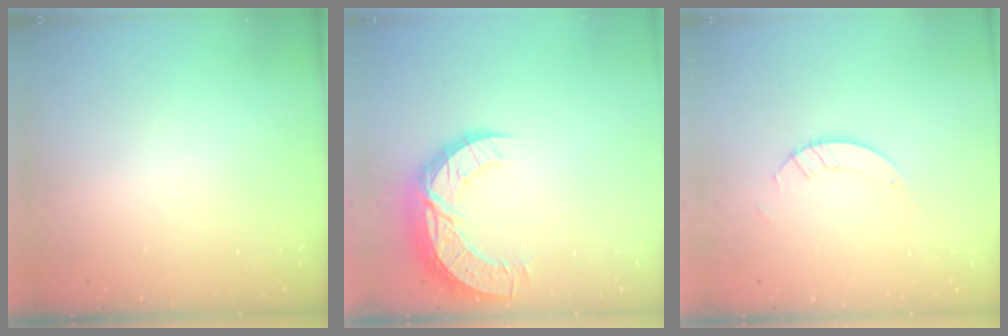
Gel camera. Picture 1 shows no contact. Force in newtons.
{"total": 13.7, "press": 13.7, "slide": 1.0}
{"total": 3.2, "press": 3.2, "slide": 0.2}